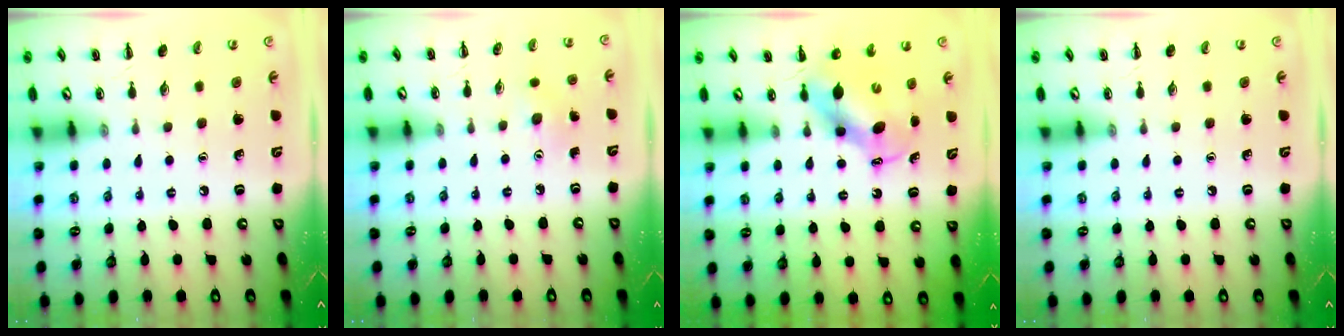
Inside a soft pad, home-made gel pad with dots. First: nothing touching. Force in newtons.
{"total": 3.2, "press": 3.1, "slide": 1.0}
{"total": 6.1, "press": 6.0, "slide": 1.2}
{"total": 0.0}